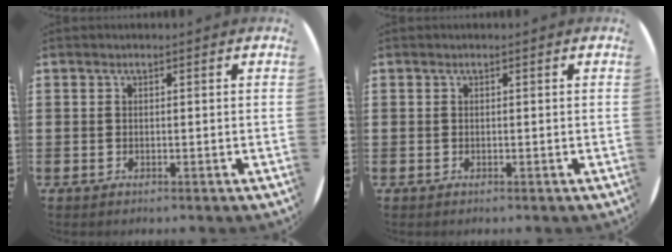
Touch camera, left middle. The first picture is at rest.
{"total": 0.0}